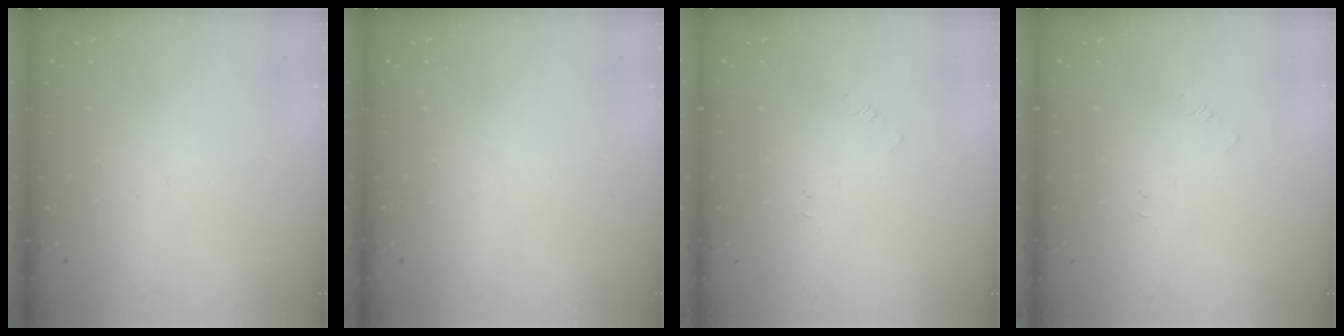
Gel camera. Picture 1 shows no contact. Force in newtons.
{"total": 0.0}
{"total": 2.2, "press": 2.2, "slide": 0.2}
{"total": 2.2, "press": 2.2, "slide": 0.2}